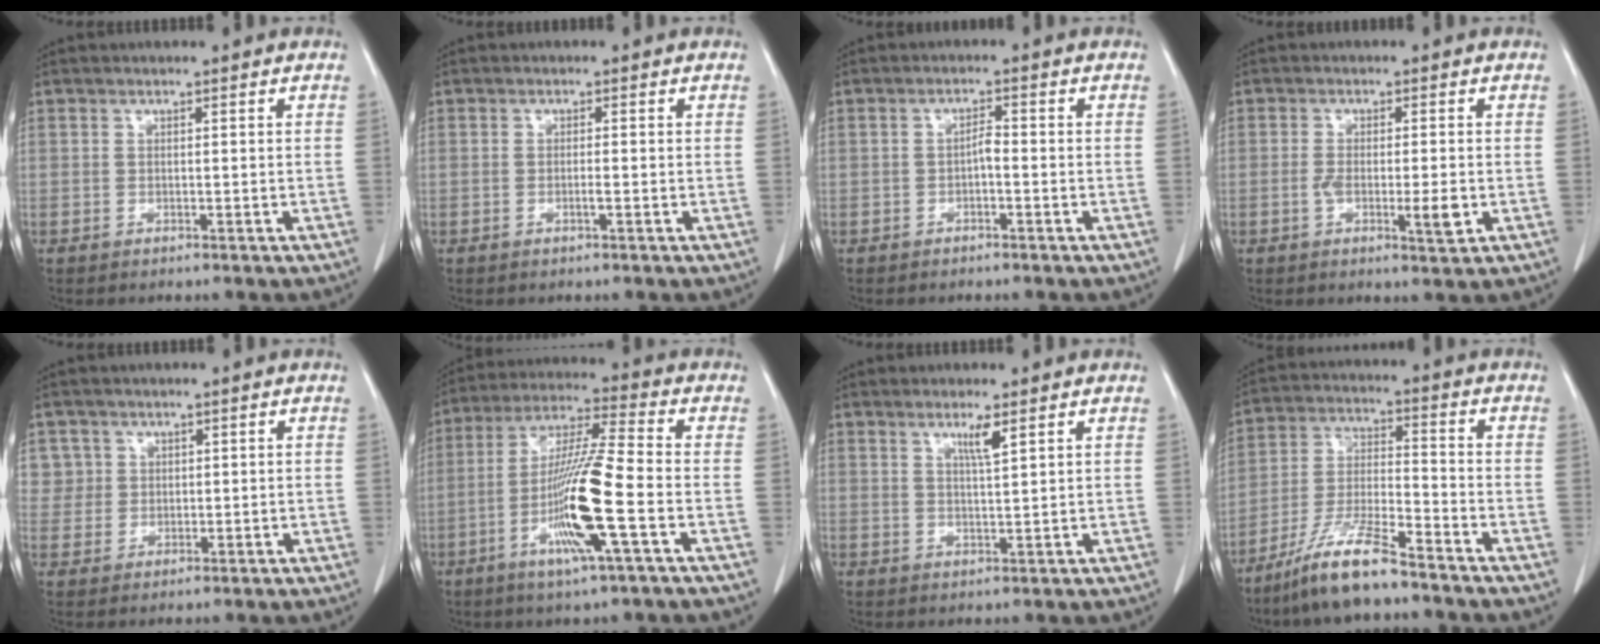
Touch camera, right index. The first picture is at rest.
{"total": 1.1, "force": [-0.4, -0.1, 1.0], "torque": [-0.020, -0.001, -0.007]}
{"total": 1.6, "force": [-0.6, 0.4, 1.5], "torque": [-0.023, 0.004, -0.011]}
{"total": 4.9, "force": [-1.3, 0.8, 4.7], "torque": [-0.080, -0.006, -0.020]}
{"total": 3.7, "force": [1.5, 3.4, -0.2], "torque": [0.024, 0.005, 0.027]}
{"total": 13.9, "force": [-4.3, -0.2, 13.2], "torque": [-0.261, -0.011, -0.087]}
{"total": 2.9, "force": [1.7, -0.2, 2.3], "torque": [-0.045, -0.005, 0.032]}
{"total": 10.7, "force": [-8.3, 0.9, 6.7], "torque": [-0.137, -0.021, -0.161]}